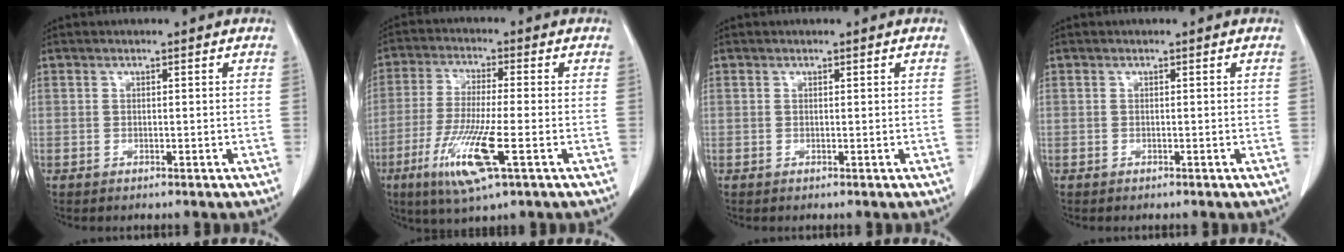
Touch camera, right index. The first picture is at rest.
{"total": 11.3, "force": [-4.5, 0.8, 10.4], "torque": [-0.212, -0.026, -0.082]}
{"total": 0.0}
{"total": 0.0}